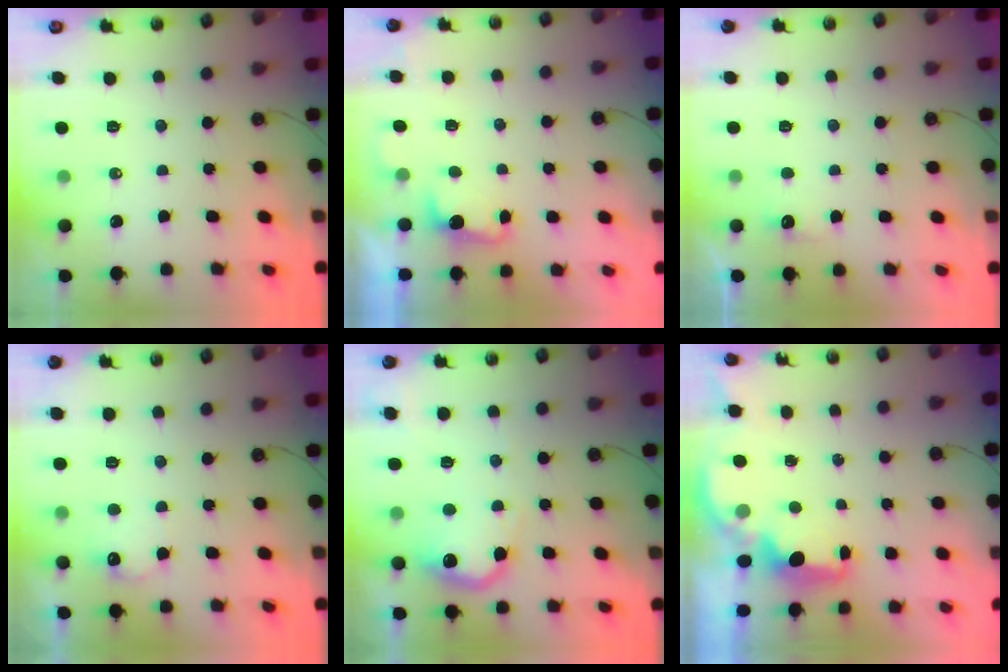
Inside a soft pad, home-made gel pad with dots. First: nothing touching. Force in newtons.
{"total": 2.6, "press": 2.4, "slide": 1.0}
{"total": 2.9, "press": 2.7, "slide": 0.9}
{"total": 8.4, "press": 8.4, "slide": 0.4}
{"total": 13.3, "press": 13.2, "slide": 0.6}
{"total": 2.8, "press": 2.6, "slide": 0.9}